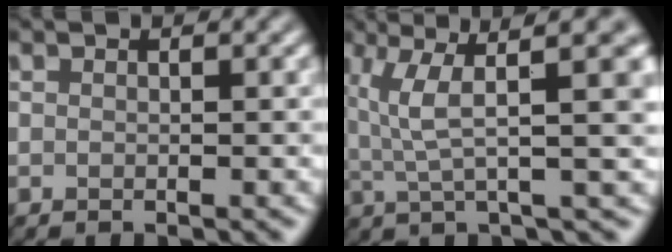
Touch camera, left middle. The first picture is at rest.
{"total": 8.1, "force": [3.2, 1.8, 7.3], "torque": [-0.125, 0.018, 0.058]}